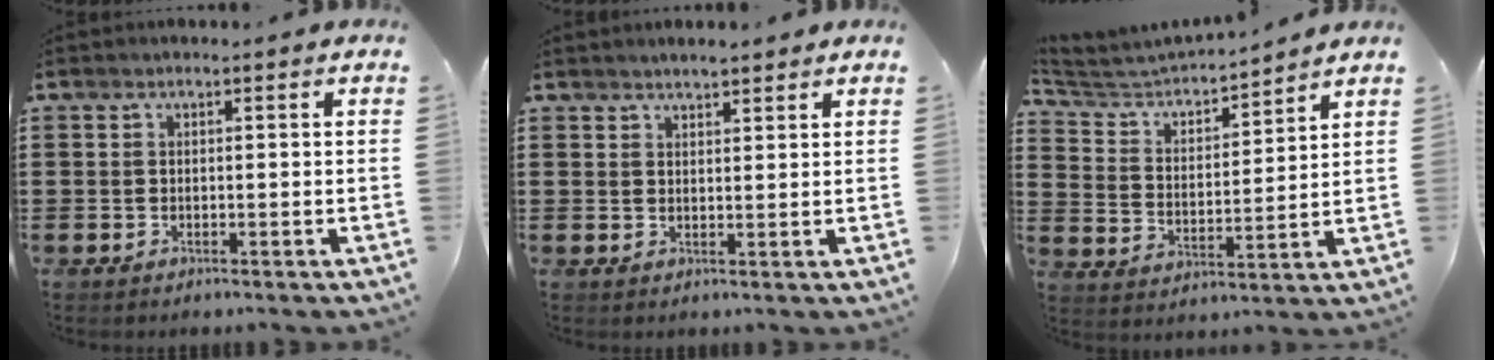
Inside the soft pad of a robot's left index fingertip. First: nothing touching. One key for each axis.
{"total": 2.0, "fx": 2.0, "fy": 0.1, "fz": 0.3, "tx": -0.008, "ty": 0.002, "tz": 0.038}
{"total": 4.3, "fx": 4.1, "fy": 0.9, "fz": 0.9, "tx": -0.044, "ty": -0.030, "tz": 0.064}